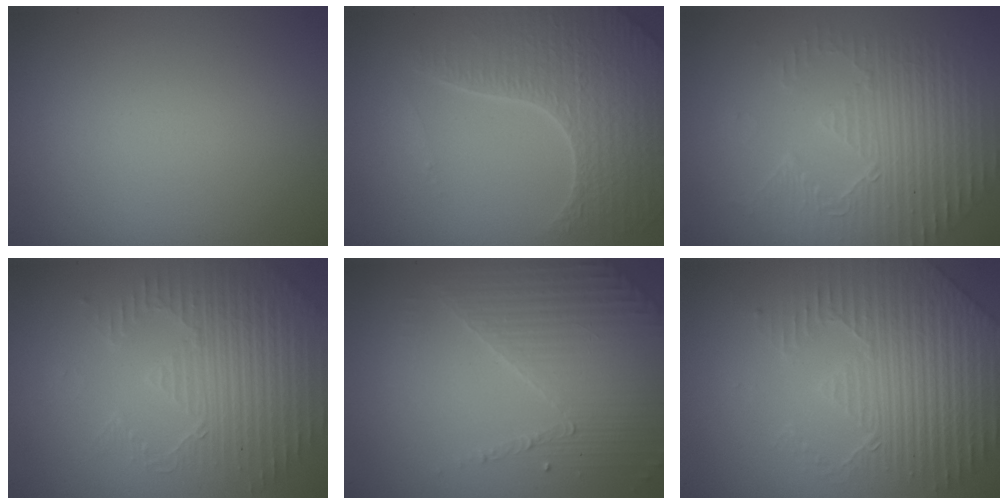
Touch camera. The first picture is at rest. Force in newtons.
{"total": 6.0, "press": 4.8, "slide": 3.5}
{"total": 4.3, "press": 3.4, "slide": 2.6}
{"total": 3.8, "press": 3.7, "slide": 1.0}
{"total": 4.5, "press": 3.4, "slide": 2.9}
{"total": 4.2, "press": 4.1, "slide": 1.0}